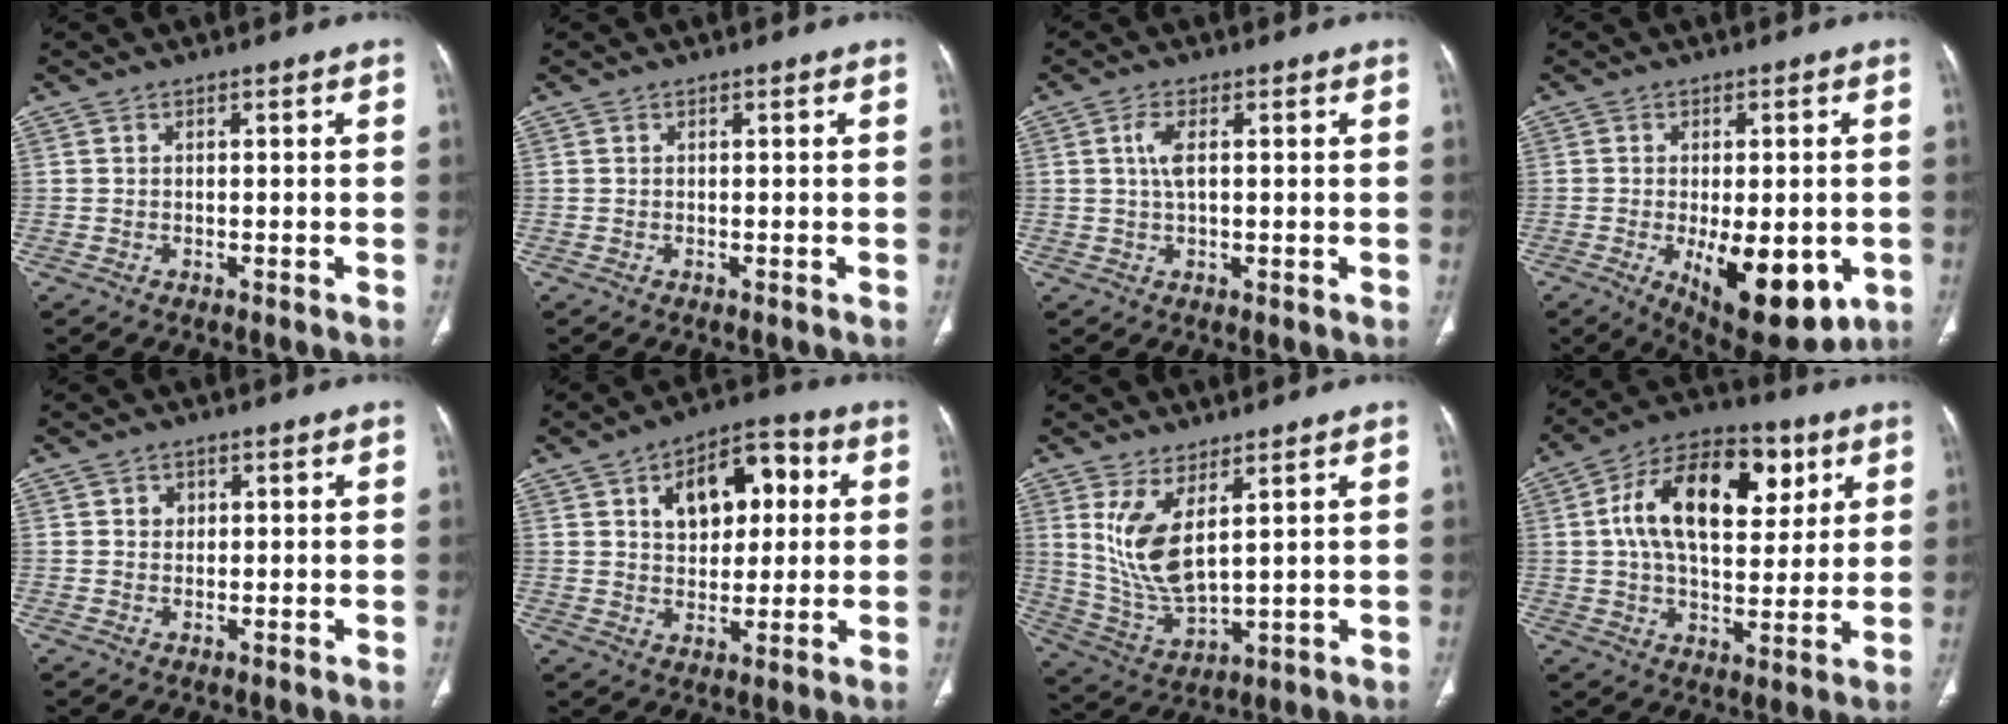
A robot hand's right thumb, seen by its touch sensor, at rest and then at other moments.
{"total": 0.0}
{"total": 3.7, "force": [0.8, 1.2, 3.4], "torque": [-0.080, 0.000, 0.014]}
{"total": 15.6, "force": [-4.3, 7.0, 13.3], "torque": [-0.172, -0.017, -0.041]}
{"total": 1.7, "force": [0.6, 1.5, 0.5], "torque": [0.002, -0.001, 0.008]}
{"total": 13.5, "force": [3.9, 8.4, 9.8], "torque": [-0.103, 0.011, 0.056]}
{"total": 10.5, "force": [3.9, 3.9, 8.9], "torque": [-0.183, -0.036, 0.097]}
{"total": 20.2, "force": [5.8, 11.6, 15.5], "torque": [-0.224, 0.003, 0.086]}